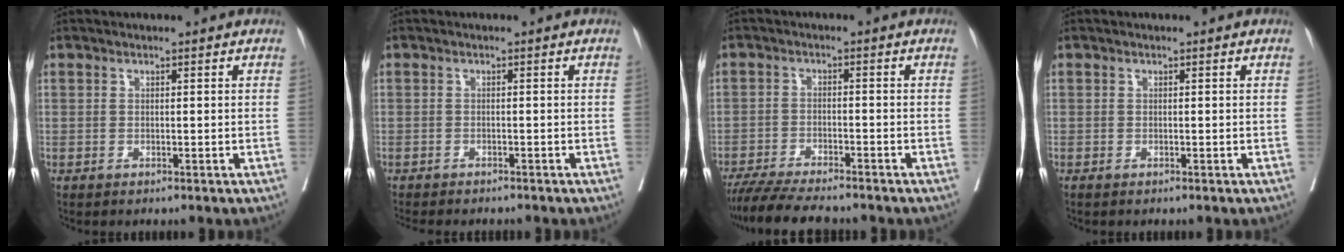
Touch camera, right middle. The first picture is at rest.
{"total": 6.9, "force": [-6.1, 1.7, 2.7], "torque": [-0.033, -0.004, -0.082]}
{"total": 10.0, "force": [-8.8, 0.9, 4.5], "torque": [-0.068, -0.023, -0.143]}
{"total": 0.0}